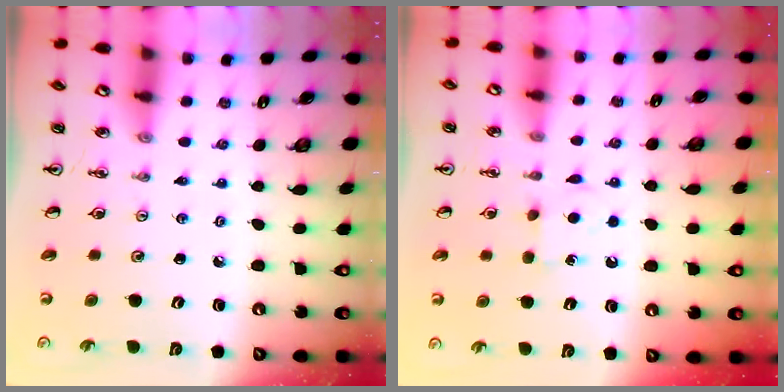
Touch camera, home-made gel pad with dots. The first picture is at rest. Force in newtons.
{"total": 7.1, "press": 7.0, "slide": 0.8}